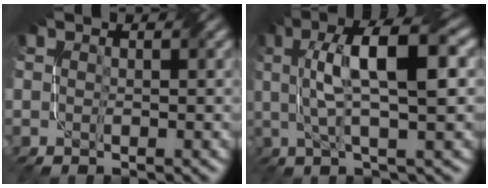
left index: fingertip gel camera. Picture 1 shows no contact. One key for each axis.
{"total": 9.0, "fx": 1.9, "fy": 2.4, "fz": 8.5, "tx": -0.143, "ty": 0.014, "tz": 0.031}